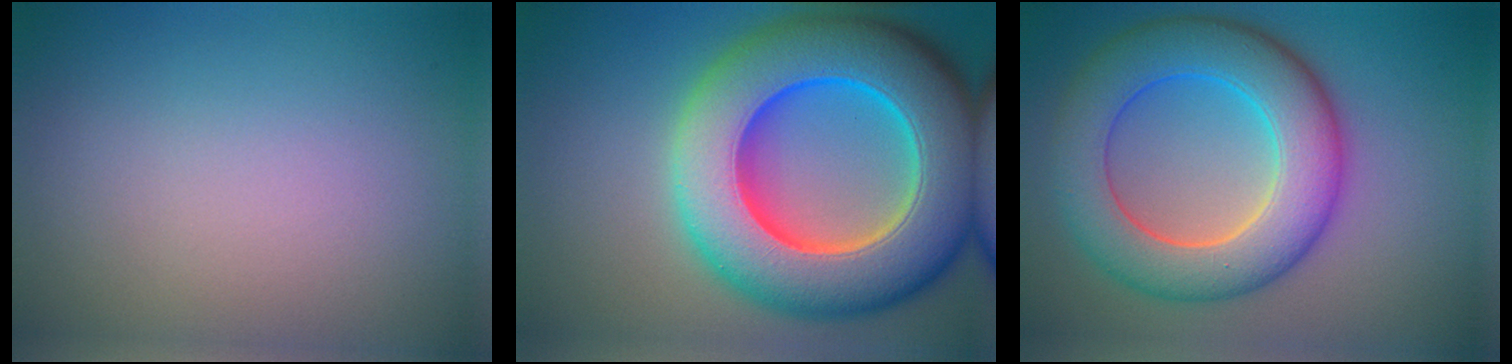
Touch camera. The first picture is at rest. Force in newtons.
{"total": 15.6, "press": 15.6, "slide": 0.5}
{"total": 9.3, "press": 9.3, "slide": 0.4}